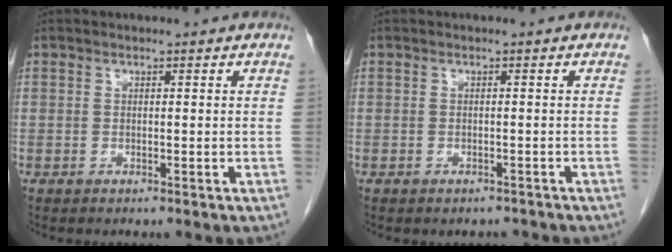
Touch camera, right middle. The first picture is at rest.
{"total": 1.6, "force": [-1.4, 0.8, 0.1], "torque": [-0.003, 0.001, -0.019]}